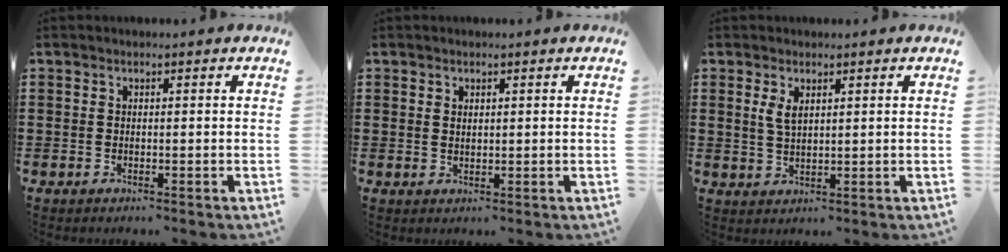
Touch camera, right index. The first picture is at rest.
{"total": 0.8, "force": [0.7, 0.4, 0.3], "torque": [-0.006, 0.003, 0.012]}
{"total": 2.5, "force": [1.2, 1.0, 2.0], "torque": [-0.042, 0.004, 0.020]}